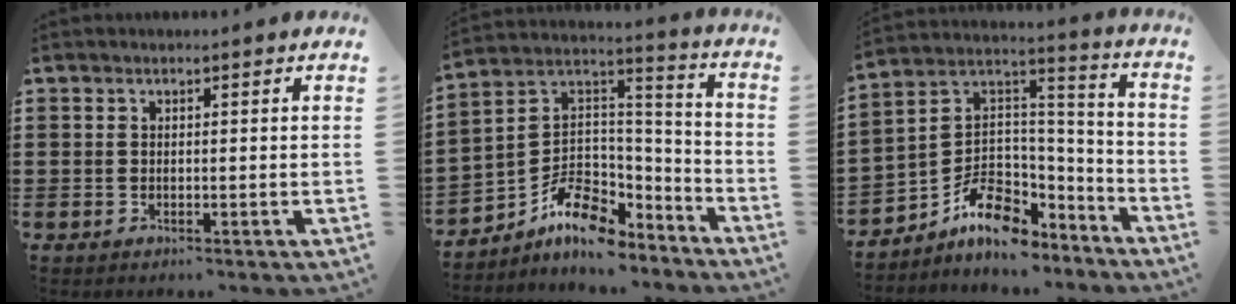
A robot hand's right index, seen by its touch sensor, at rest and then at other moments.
{"total": 9.4, "force": [-5.9, 5.9, 4.3], "torque": [-0.090, 0.009, -0.108]}
{"total": 9.6, "force": [-5.7, 6.5, 4.3], "torque": [-0.096, 0.010, -0.103]}